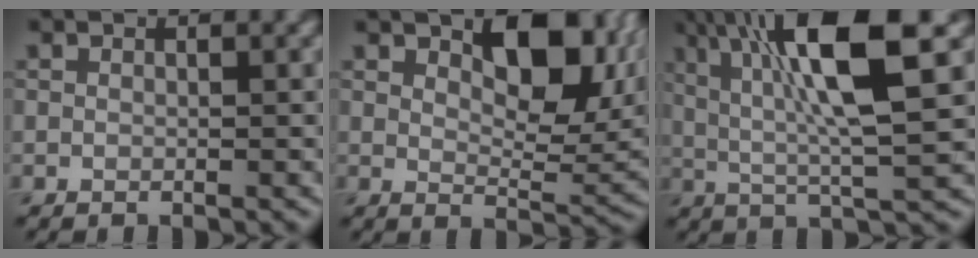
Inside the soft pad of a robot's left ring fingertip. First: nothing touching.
{"total": 8.8, "force": [3.5, 4.0, 7.0], "torque": [-0.099, -0.006, 0.057]}
{"total": 10.5, "force": [3.1, 2.0, 9.8], "torque": [-0.164, 0.006, 0.052]}